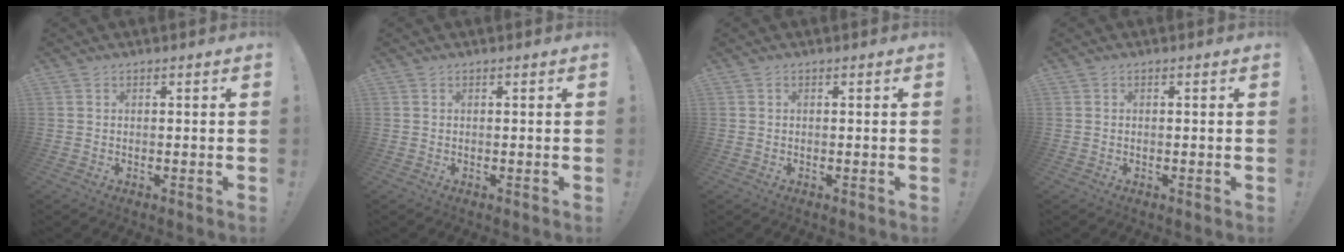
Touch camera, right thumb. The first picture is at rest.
{"total": 0.0}
{"total": 0.0}
{"total": 0.0}